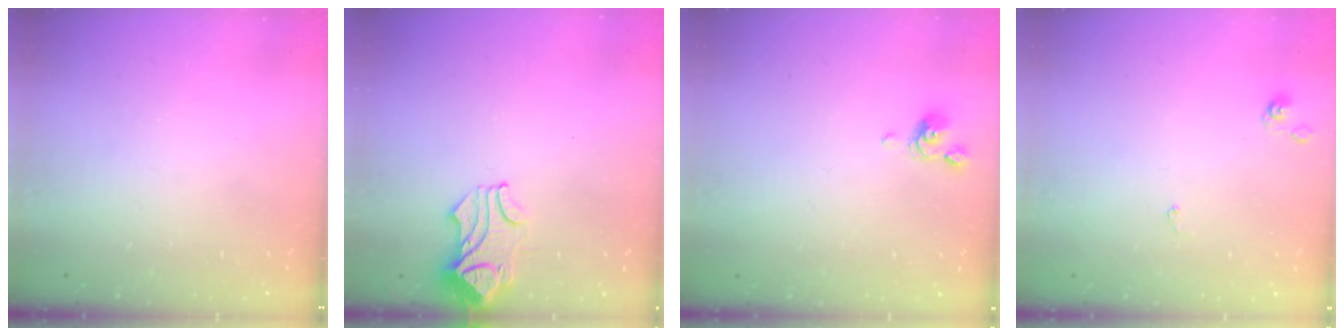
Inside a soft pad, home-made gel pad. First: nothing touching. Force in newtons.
{"total": 2.0, "press": 1.9, "slide": 0.7}
{"total": 1.9, "press": 1.8, "slide": 0.6}
{"total": 0.0}